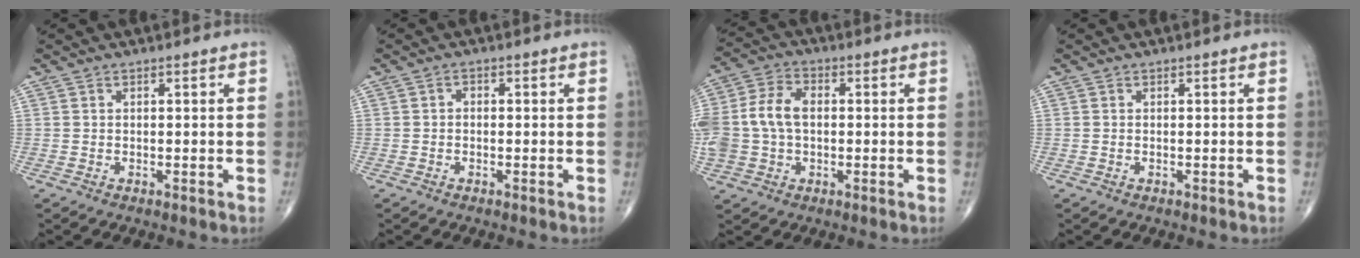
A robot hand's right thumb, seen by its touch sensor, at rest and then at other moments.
{"total": 1.0, "force": [-0.2, 0.7, 0.6], "torque": [-0.001, 0.004, -0.007]}
{"total": 11.7, "force": [0.0, 8.2, 8.4], "torque": [-0.173, 0.030, 0.000]}
{"total": 0.0}